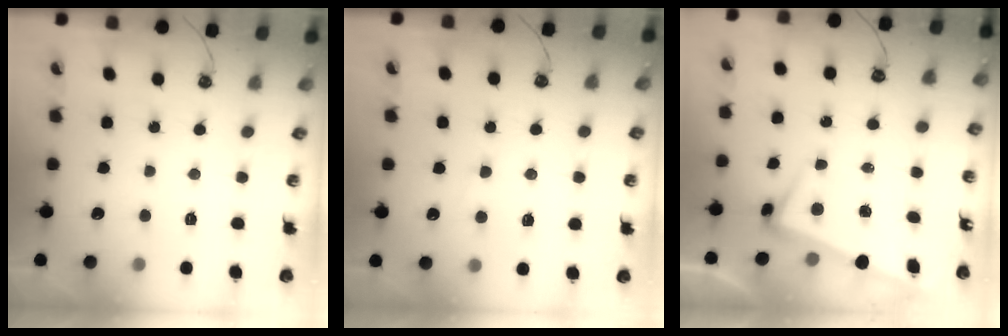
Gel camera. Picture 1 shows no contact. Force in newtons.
{"total": 1.3, "press": 1.0, "slide": 0.9}
{"total": 2.9, "press": 2.8, "slide": 1.0}